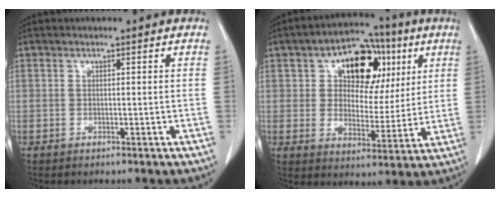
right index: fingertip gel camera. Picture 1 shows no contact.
{"total": 14.8, "force": [5.9, 9.4, 9.8], "torque": [-0.120, 0.036, 0.095]}